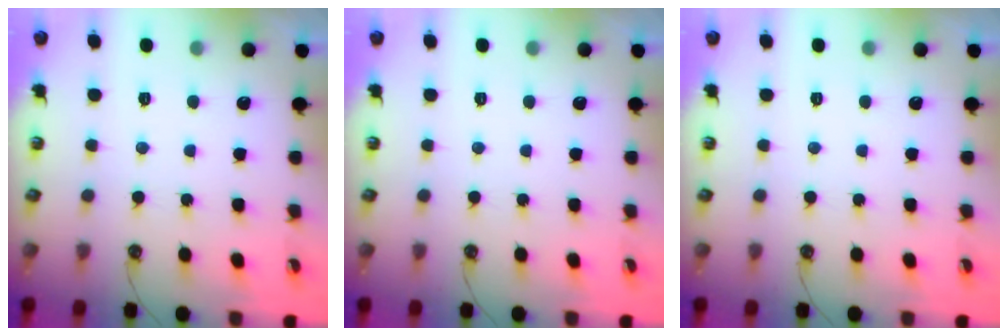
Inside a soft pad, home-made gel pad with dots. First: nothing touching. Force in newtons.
{"total": 0.0}
{"total": 0.0}